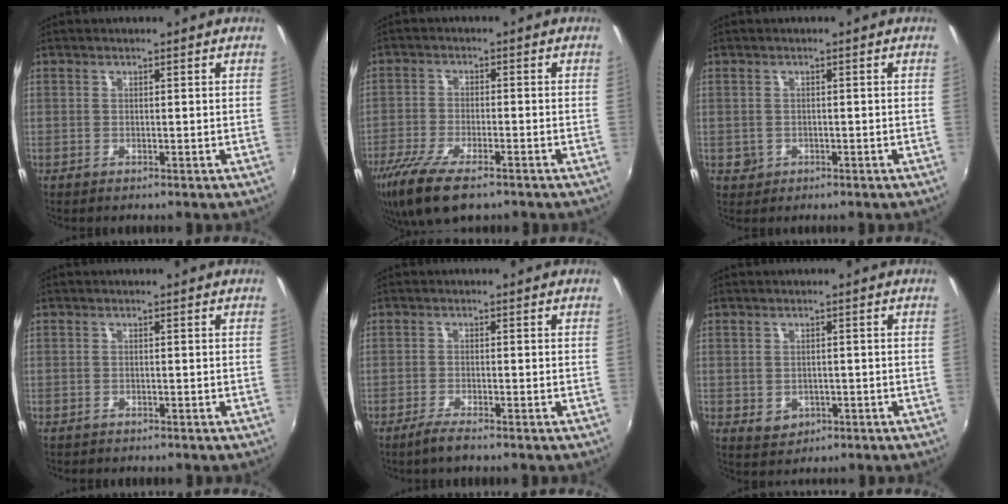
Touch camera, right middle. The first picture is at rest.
{"total": 12.0, "force": [-8.3, 3.7, 7.8], "torque": [-0.181, -0.043, -0.154]}
{"total": 2.0, "force": [-0.5, 1.9, 0.5], "torque": [-0.012, -0.003, -0.006]}
{"total": 0.8, "force": [-0.8, 0.2, 0.0], "torque": [-0.006, -0.001, -0.014]}
{"total": 2.9, "force": [-2.3, -0.1, 1.7], "torque": [-0.050, -0.006, -0.048]}
{"total": 3.2, "force": [-0.8, 2.7, 1.4], "torque": [-0.029, -0.002, -0.006]}